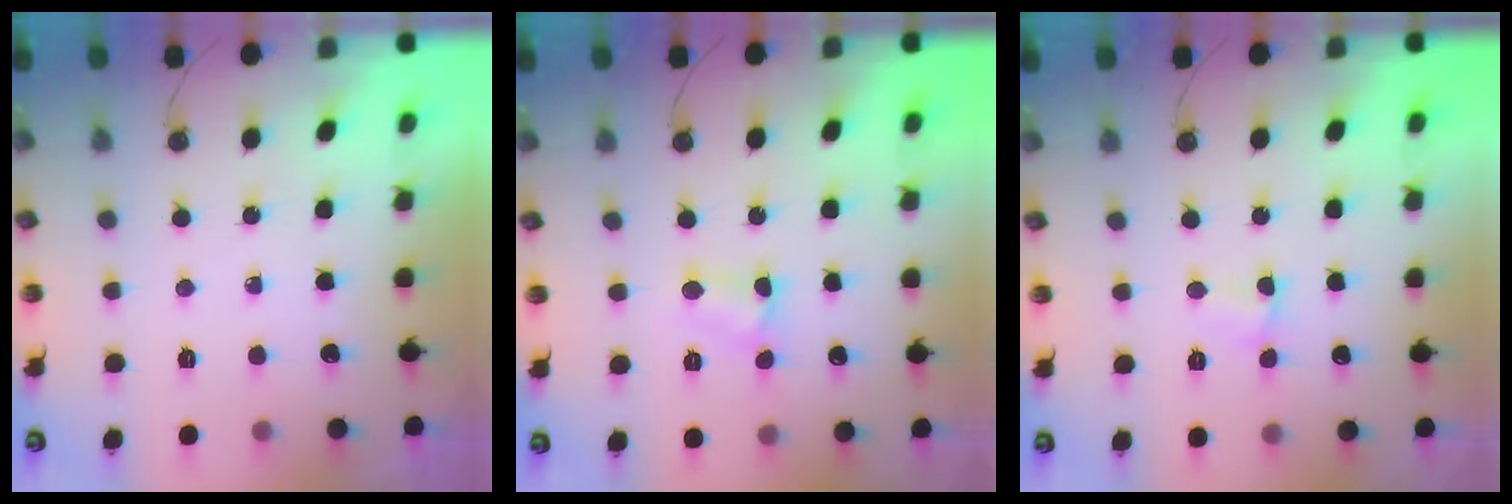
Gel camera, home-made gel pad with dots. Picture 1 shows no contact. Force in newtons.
{"total": 4.5, "press": 4.4, "slide": 0.6}
{"total": 1.8, "press": 1.7, "slide": 0.5}